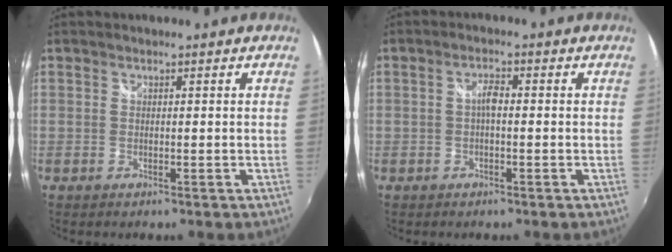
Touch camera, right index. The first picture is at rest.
{"total": 2.1, "force": [-0.3, 0.7, 2.0], "torque": [-0.038, 0.008, -0.007]}